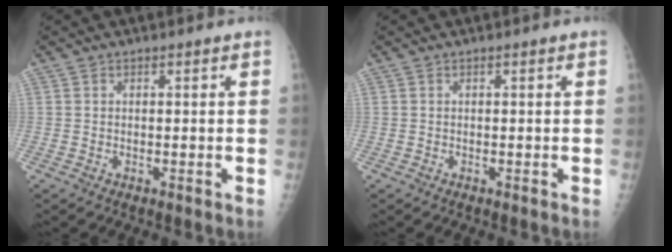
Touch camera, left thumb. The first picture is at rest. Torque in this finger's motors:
{"motor_torque": [0.37, 0.37, 0.00, 0.00, 0.00]}